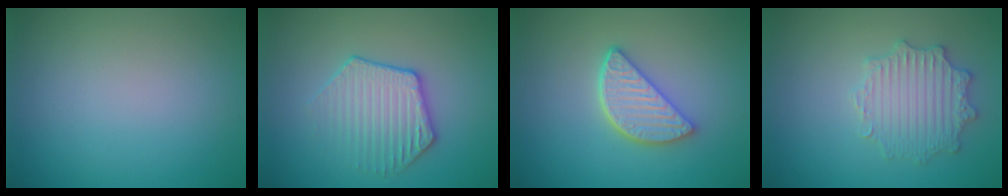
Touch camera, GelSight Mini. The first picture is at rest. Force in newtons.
{"total": 3.4, "press": 3.1, "slide": 1.1}
{"total": 4.1, "press": 3.3, "slide": 2.5}
{"total": 3.5, "press": 3.4, "slide": 0.9}